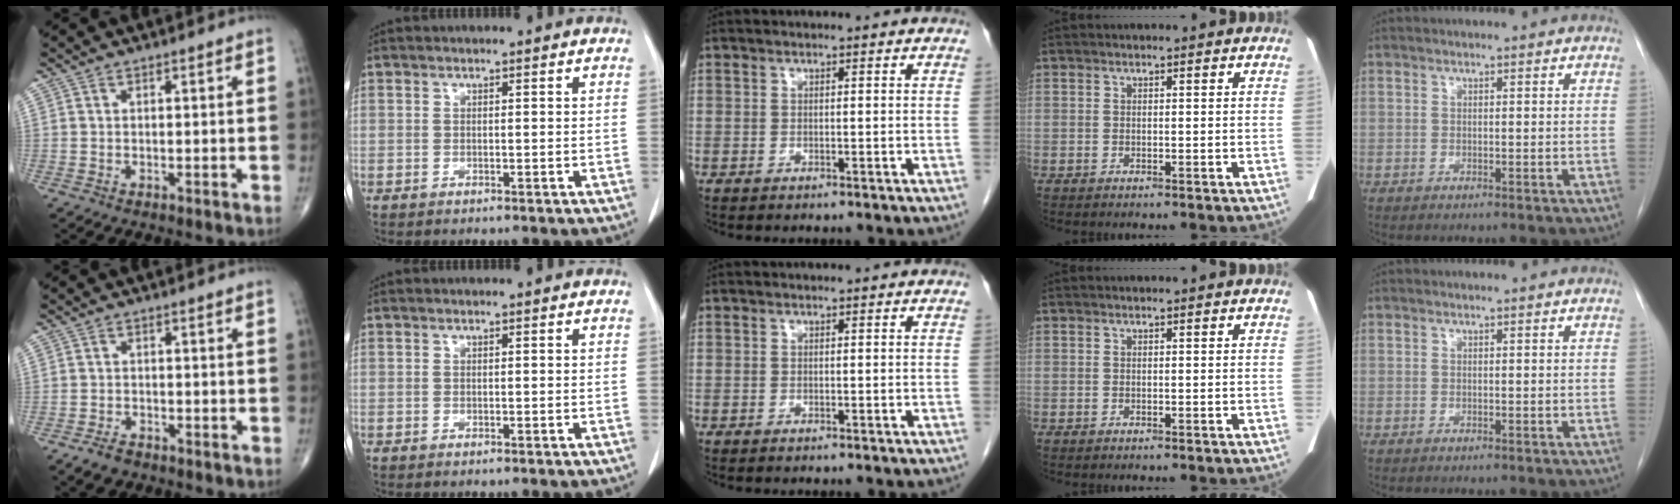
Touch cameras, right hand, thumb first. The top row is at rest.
{"thumb": {"total": 2.9, "force": [-2.1, 1.7, 1.2], "torque": [-0.023, 0.006, -0.032]}}